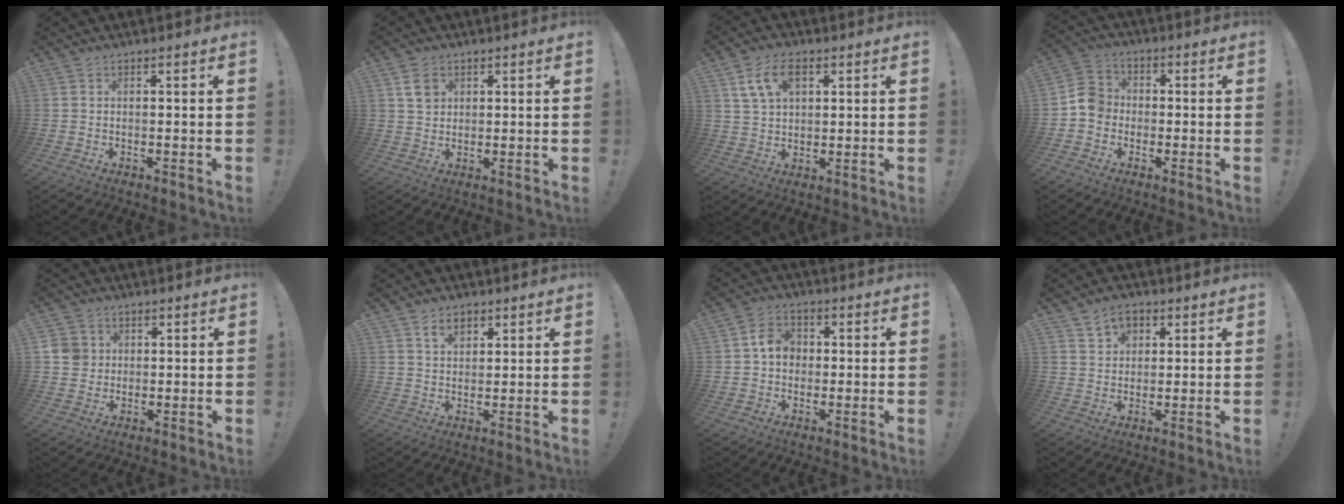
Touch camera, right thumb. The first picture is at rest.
{"total": 5.0, "force": [2.3, 3.9, 2.0], "torque": [-0.017, -0.004, 0.041]}
{"total": 9.9, "force": [4.3, 6.1, 6.5], "torque": [-0.111, 0.004, 0.084]}
{"total": 7.6, "force": [-2.6, 6.6, 2.8], "torque": [-0.038, 0.037, -0.045]}
{"total": 5.4, "force": [0.8, 5.1, 1.4], "torque": [-0.020, 0.001, 0.016]}
{"total": 5.3, "force": [2.9, 3.5, 2.6], "torque": [-0.033, -0.008, 0.051]}
{"total": 7.7, "force": [0.8, 6.4, 4.3], "torque": [-0.064, 0.016, 0.017]}
{"total": 5.8, "force": [2.9, 4.3, 2.5], "torque": [-0.031, -0.011, 0.053]}